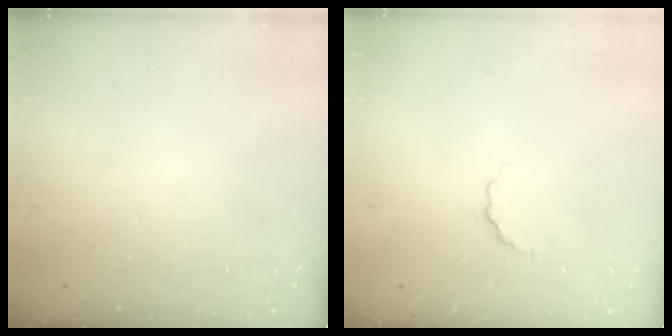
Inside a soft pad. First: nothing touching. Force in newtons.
{"total": 1.8, "press": 1.6, "slide": 0.8}